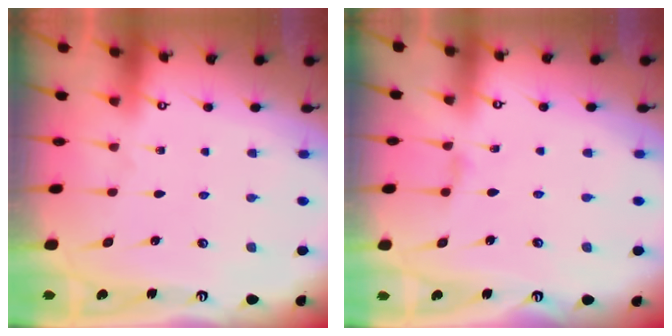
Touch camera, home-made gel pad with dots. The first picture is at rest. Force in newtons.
{"total": 2.1, "press": 2.1, "slide": 0.5}